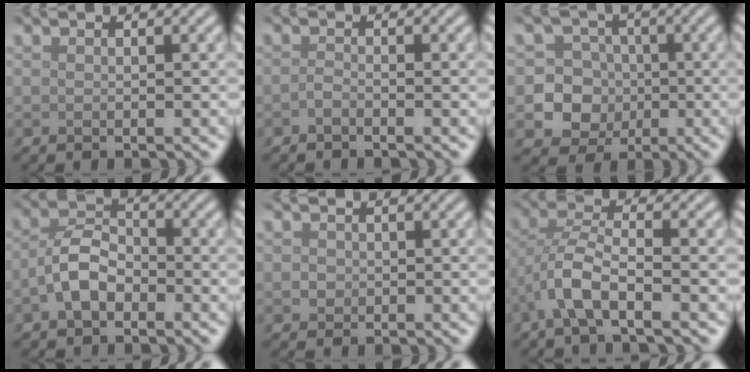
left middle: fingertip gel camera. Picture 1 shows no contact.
{"total": 0.8, "force": [-0.6, 0.2, 0.5], "torque": [-0.012, 0.000, -0.014]}
{"total": 9.0, "force": [-1.5, 8.6, 2.3], "torque": [-0.046, 0.009, -0.052]}
{"total": 3.8, "force": [-1.5, 2.3, 2.6], "torque": [-0.049, 0.012, -0.036]}
{"total": 0.8, "force": [-0.1, 0.8, 0.2], "torque": [0.001, -0.003, -0.003]}
{"total": 4.7, "force": [-2.2, 1.5, 3.9], "torque": [-0.081, 0.008, -0.052]}